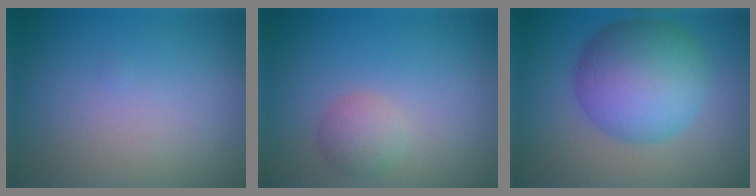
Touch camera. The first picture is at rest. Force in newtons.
{"total": 2.2, "press": 2.2, "slide": 0.1}
{"total": 9.4, "press": 9.4, "slide": 0.1}